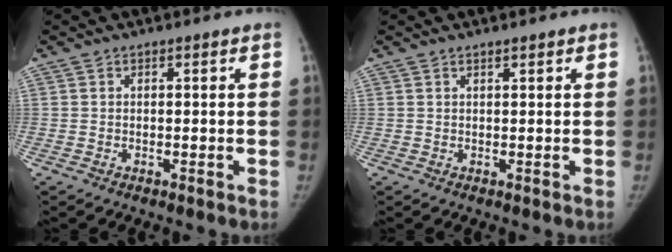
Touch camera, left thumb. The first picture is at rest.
{"total": 0.8, "force": [0.6, 0.2, 0.4], "torque": [-0.008, -0.003, 0.011]}